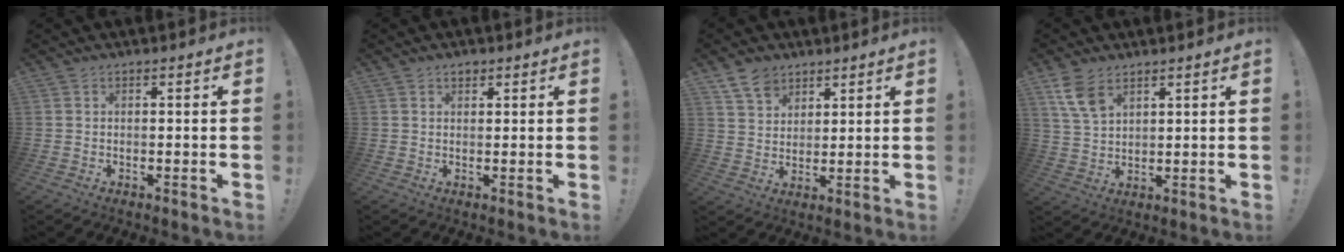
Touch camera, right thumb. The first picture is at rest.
{"total": 0.9, "force": [0.6, 0.6, 0.3], "torque": [-0.005, 0.001, 0.011]}
{"total": 7.5, "force": [5.5, 4.6, 2.0], "torque": [-0.042, -0.032, 0.108]}
{"total": 7.7, "force": [4.8, 4.0, 4.4], "torque": [-0.080, -0.019, 0.095]}